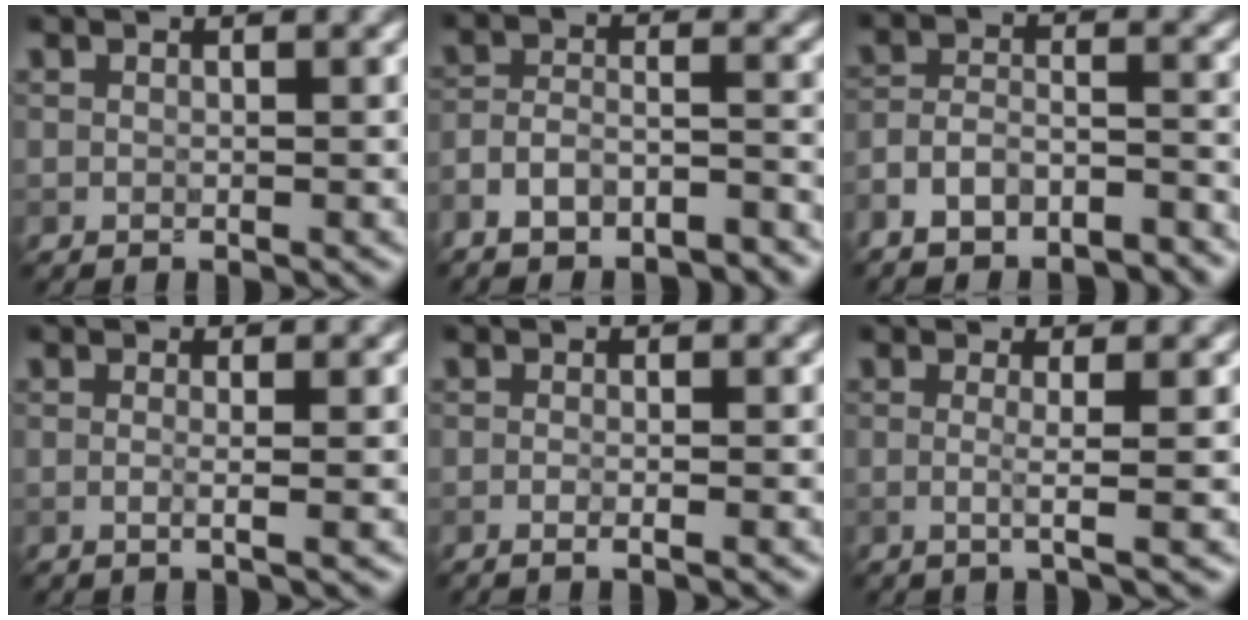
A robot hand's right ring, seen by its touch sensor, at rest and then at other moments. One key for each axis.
{"total": 6.4, "fx": -5.6, "fy": 2.2, "fz": 2.3, "tx": -0.036, "ty": 0.002, "tz": -0.097}
{"total": 6.6, "fx": -5.7, "fy": 2.5, "fz": 2.3, "tx": -0.037, "ty": 0.001, "tz": -0.101}
{"total": 2.9, "fx": 0.6, "fy": 1.6, "fz": 2.3, "tx": -0.004, "ty": 0.006, "tz": -0.023}
{"total": 2.1, "fx": -1.0, "fy": 0.9, "fz": 1.7, "tx": -0.005, "ty": 0.002, "tz": -0.029}
{"total": 2.0, "fx": 0.0, "fy": 0.6, "fz": 1.9, "tx": -0.031, "ty": -0.002, "tz": -0.015}